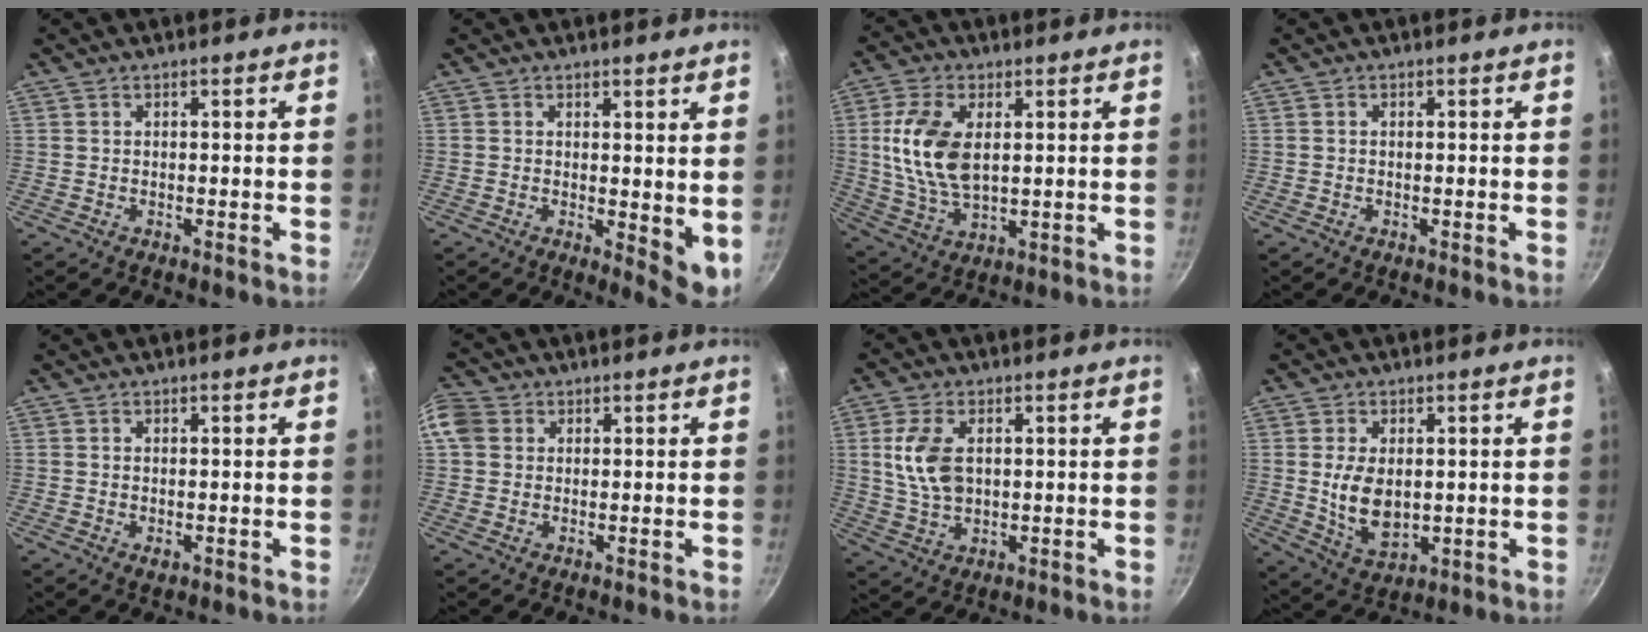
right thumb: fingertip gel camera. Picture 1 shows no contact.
{"total": 5.2, "force": [0.9, 2.2, 4.6], "torque": [-0.061, -0.016, 0.014]}
{"total": 13.1, "force": [2.3, 7.4, 10.6], "torque": [-0.202, -0.012, 0.049]}
{"total": 0.0}
{"total": 1.2, "force": [-0.1, 0.7, 1.0], "torque": [-0.017, -0.003, -0.001]}
{"total": 5.2, "force": [1.1, 4.5, 2.3], "torque": [-0.030, 0.004, 0.009]}
{"total": 9.2, "force": [1.8, 5.7, 7.0], "torque": [-0.130, -0.009, 0.036]}
{"total": 9.1, "force": [0.7, 5.4, 7.2], "torque": [-0.127, -0.017, 0.027]}